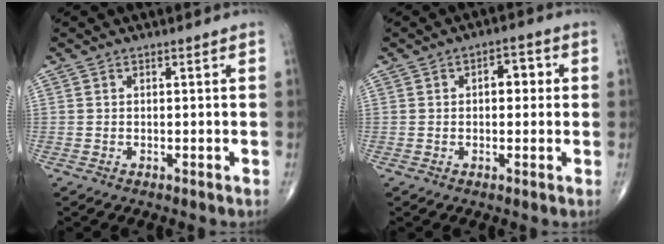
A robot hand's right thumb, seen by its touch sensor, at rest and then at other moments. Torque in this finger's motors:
{"motor_torque": [0.61, 2.28, 0.73, 0.33, 0.08]}